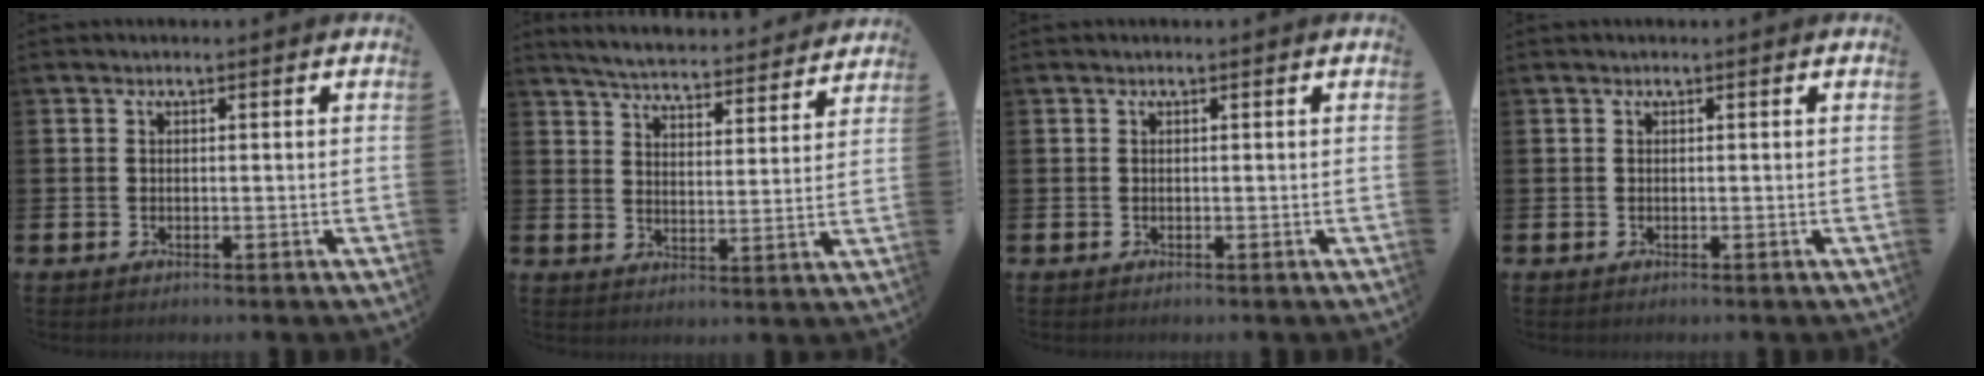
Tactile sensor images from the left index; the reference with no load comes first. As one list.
[{"total": 5.5, "force": [5.4, 0.3, 0.8], "torque": [-0.034, -0.043, 0.092]}, {"total": 0.0}, {"total": 0.0}]